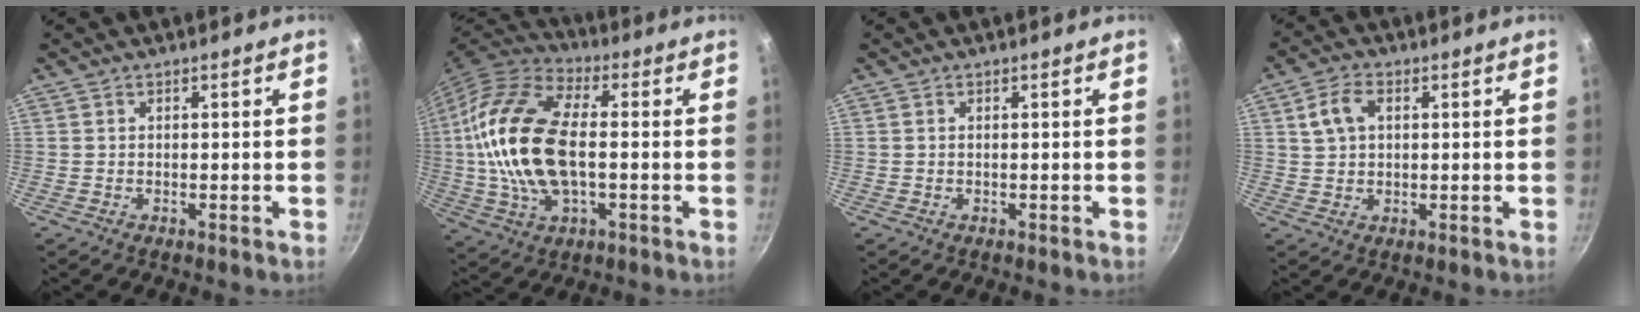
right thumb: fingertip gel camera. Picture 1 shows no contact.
{"total": 20.6, "force": [-0.1, 10.2, 17.9], "torque": [-0.373, 0.014, -0.005]}
{"total": 0.0}
{"total": 5.6, "force": [1.6, 3.7, 3.9], "torque": [-0.075, 0.009, 0.031]}